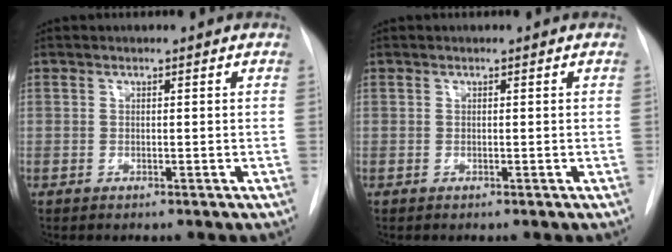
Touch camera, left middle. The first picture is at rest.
{"total": 0.0}